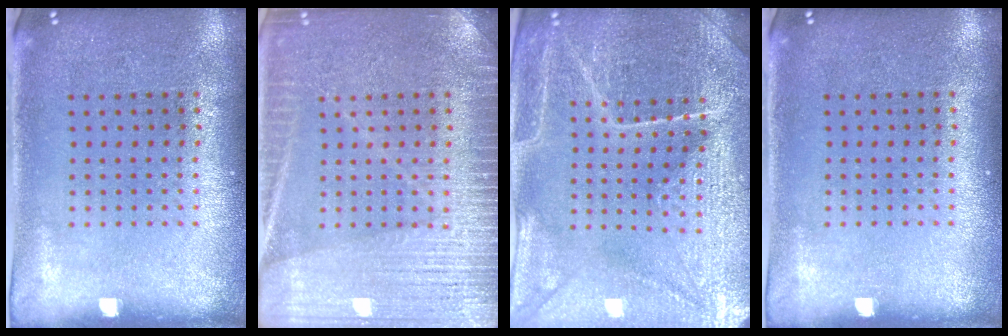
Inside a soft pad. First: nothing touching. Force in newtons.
{"total": 4.9, "press": 4.9, "slide": 0.7}
{"total": 4.6, "press": 4.4, "slide": 1.2}
{"total": 0.0}